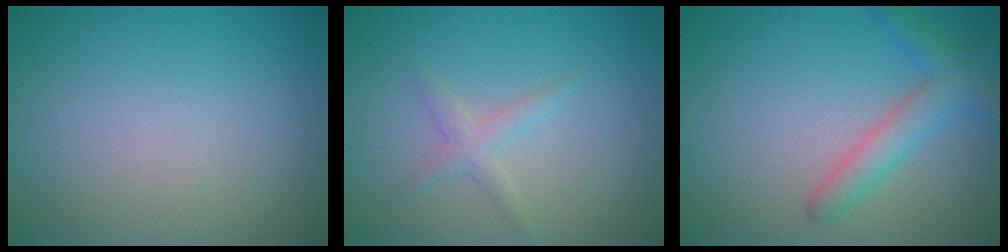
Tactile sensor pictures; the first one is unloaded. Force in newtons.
{"total": 1.5, "press": 1.5, "slide": 0.1}
{"total": 3.0, "press": 3.0, "slide": 0.2}